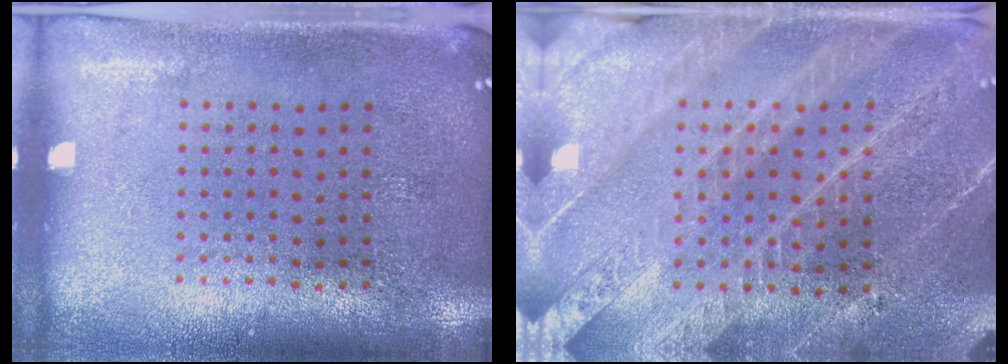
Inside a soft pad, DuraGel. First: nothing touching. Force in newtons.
{"total": 3.5, "press": 3.3, "slide": 1.1}